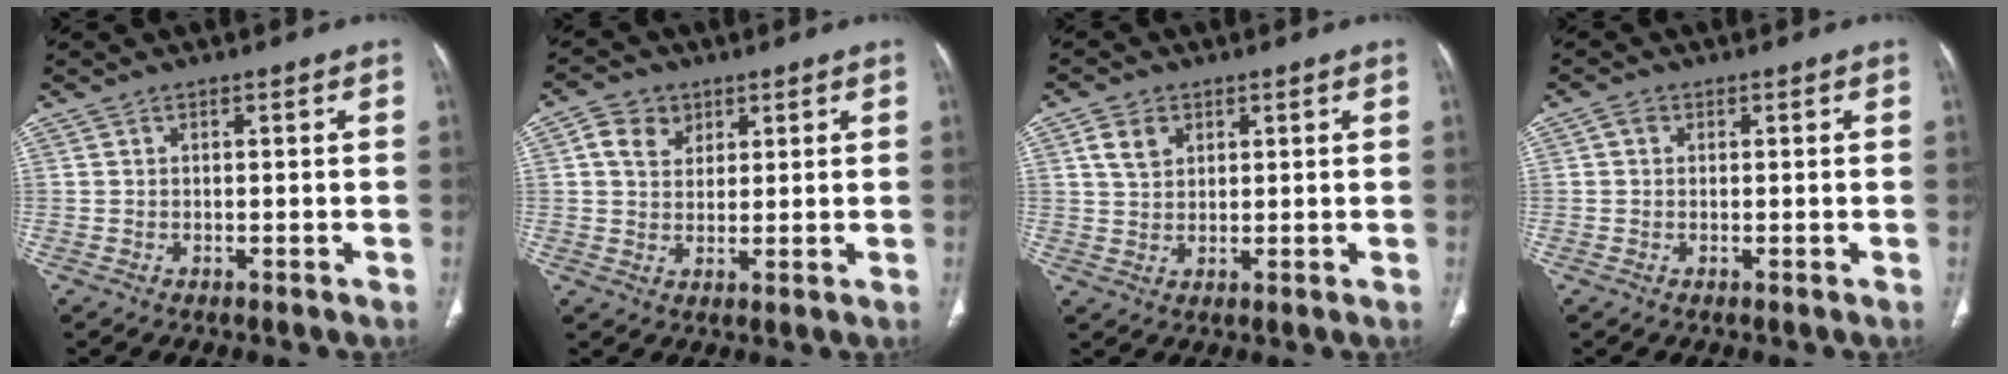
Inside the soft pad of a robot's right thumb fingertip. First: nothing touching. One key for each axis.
{"total": 5.9, "fx": 2.4, "fy": 4.6, "fz": 2.6, "tx": -0.025, "ty": -0.004, "tz": 0.043}
{"total": 4.8, "fx": 2.1, "fy": 3.4, "fz": 2.6, "tx": -0.035, "ty": -0.005, "tz": 0.043}
{"total": 1.6, "fx": 0.4, "fy": 1.3, "fz": 0.8, "tx": -0.013, "ty": 0.005, "tz": 0.005}